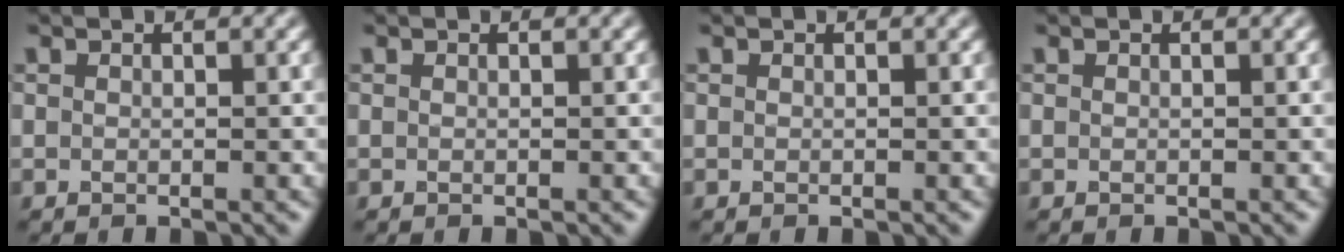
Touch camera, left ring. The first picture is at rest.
{"total": 0.0}
{"total": 0.0}
{"total": 0.0}